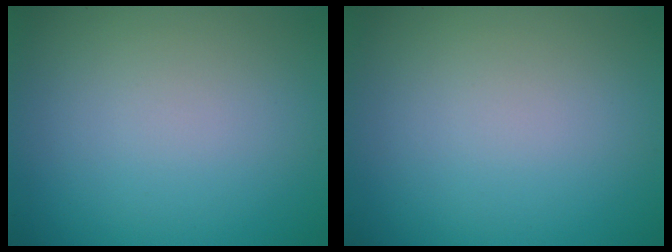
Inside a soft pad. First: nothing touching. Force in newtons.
{"total": 0.0}